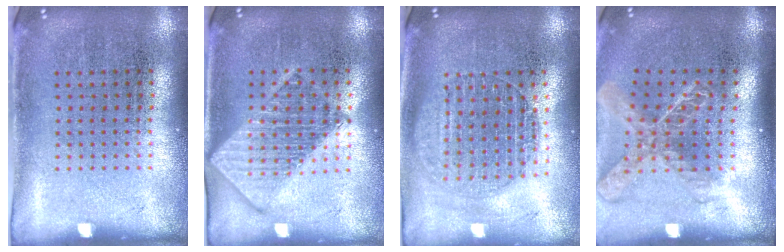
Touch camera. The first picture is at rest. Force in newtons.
{"total": 2.0, "press": 2.0, "slide": 0.2}
{"total": 1.6, "press": 1.4, "slide": 0.8}
{"total": 2.0, "press": 1.5, "slide": 1.3}